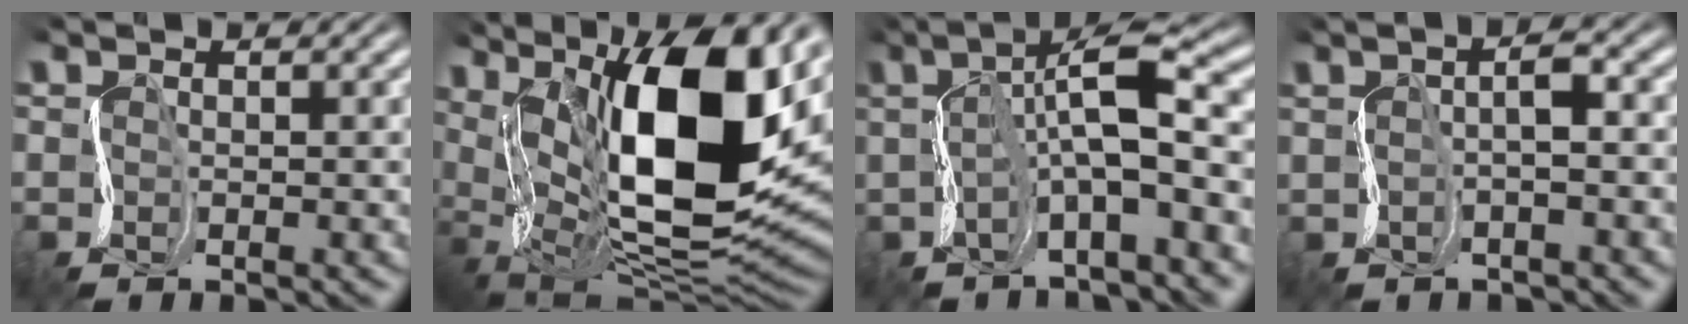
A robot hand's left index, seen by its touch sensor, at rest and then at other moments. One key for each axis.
{"total": 14.0, "fx": 5.0, "fy": 5.5, "fz": 11.9, "tx": -0.196, "ty": -0.006, "tz": 0.080}
{"total": 6.8, "fx": 1.0, "fy": 1.1, "fz": 6.6, "tx": -0.098, "ty": 0.045, "tz": -0.004}
{"total": 1.5, "fx": 1.3, "fy": -0.4, "fz": 0.7, "tx": -0.013, "ty": 0.017, "tz": 0.016}